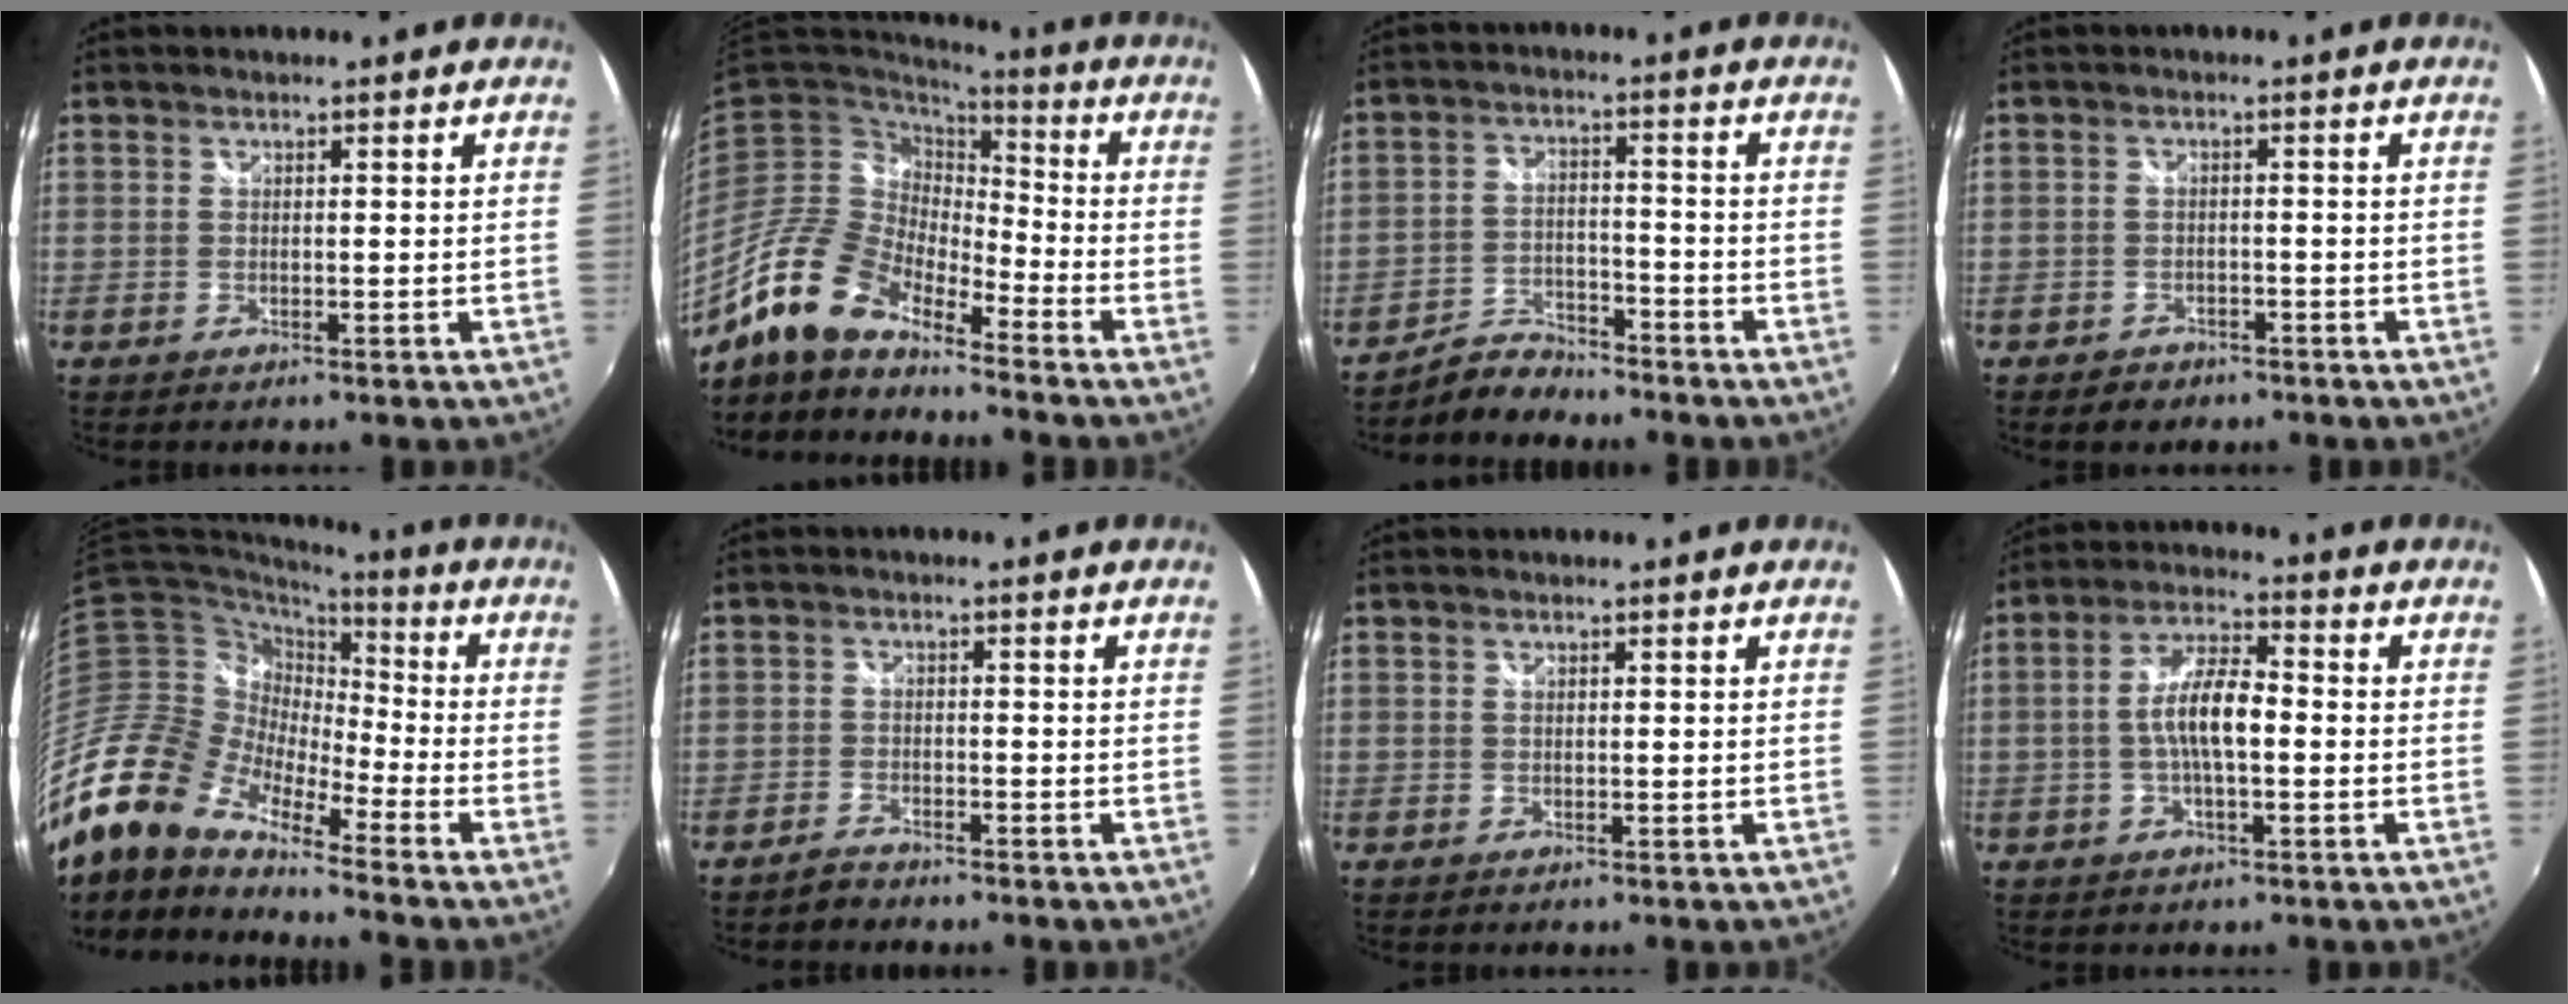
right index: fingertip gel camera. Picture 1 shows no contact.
{"total": 14.0, "force": [-10.8, 5.1, 7.4], "torque": [-0.139, -0.007, -0.216]}
{"total": 6.2, "force": [-5.9, 1.7, 1.0], "torque": [-0.029, 0.013, -0.105]}
{"total": 3.3, "force": [-2.3, 2.2, 0.7], "torque": [-0.024, -0.002, -0.036]}
{"total": 19.7, "force": [-14.3, 8.1, 10.8], "torque": [-0.200, -0.021, -0.293]}
{"total": 2.5, "force": [-2.3, 0.8, 0.4], "torque": [-0.019, 0.004, -0.046]}
{"total": 0.0}
{"total": 8.1, "force": [-1.1, 2.5, 7.6], "torque": [-0.149, 0.011, -0.021]}